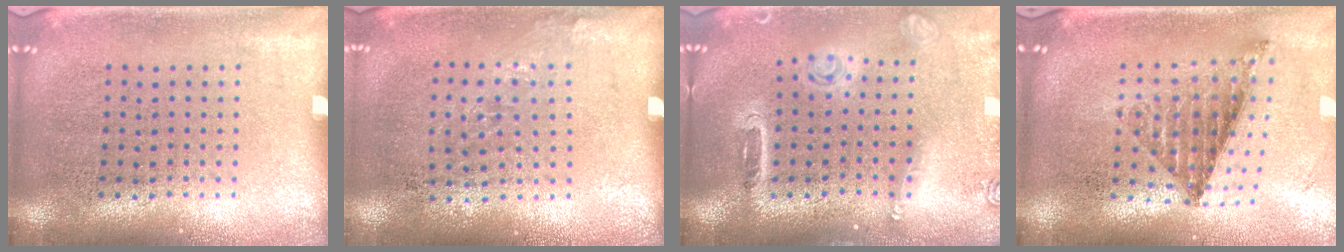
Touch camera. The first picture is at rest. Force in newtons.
{"total": 0.8, "press": 0.6, "slide": 0.5}
{"total": 1.6, "press": 1.5, "slide": 0.3}
{"total": 0.8, "press": 0.8, "slide": 0.2}